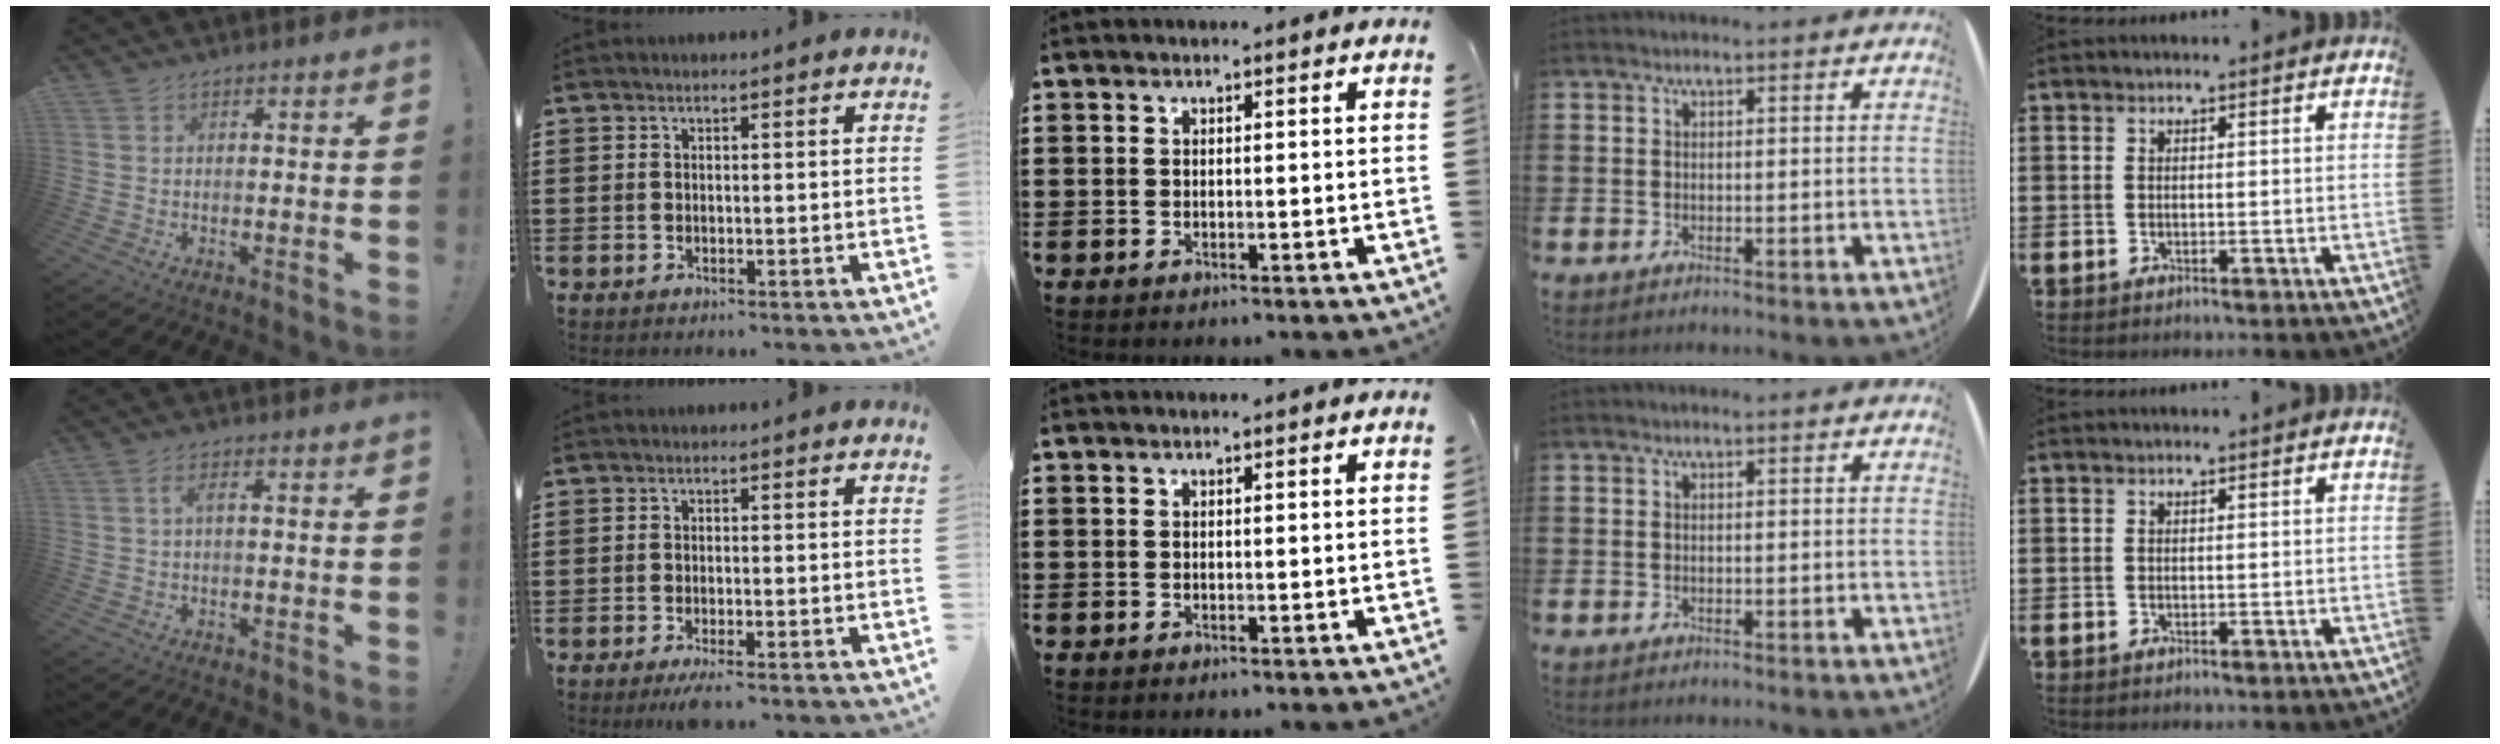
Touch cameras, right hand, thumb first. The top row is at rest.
{"thumb": {"total": 2.5, "force": [0.3, 0.6, 2.4], "torque": [-0.048, 0.008, 0.002]}, "index": {"total": 1.6, "force": [-1.2, 0.0, 1.0], "torque": [-0.022, -0.003, -0.024]}}